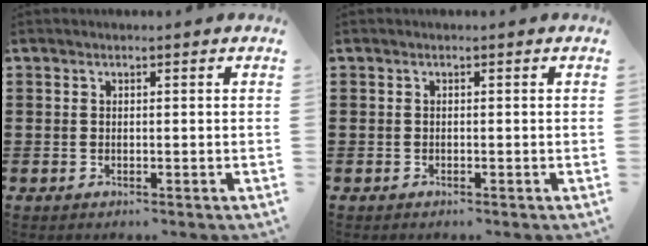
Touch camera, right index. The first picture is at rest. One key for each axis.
{"total": 0.0}